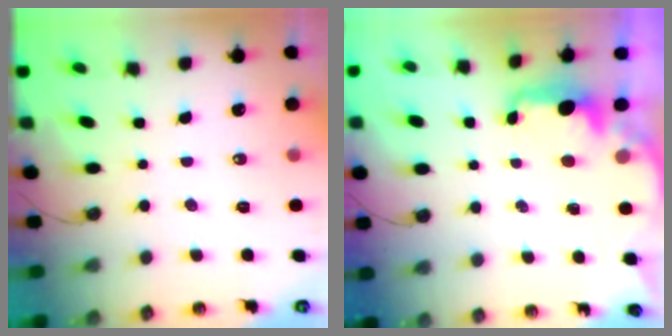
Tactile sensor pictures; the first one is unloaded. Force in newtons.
{"total": 2.4, "press": 2.3, "slide": 0.8}